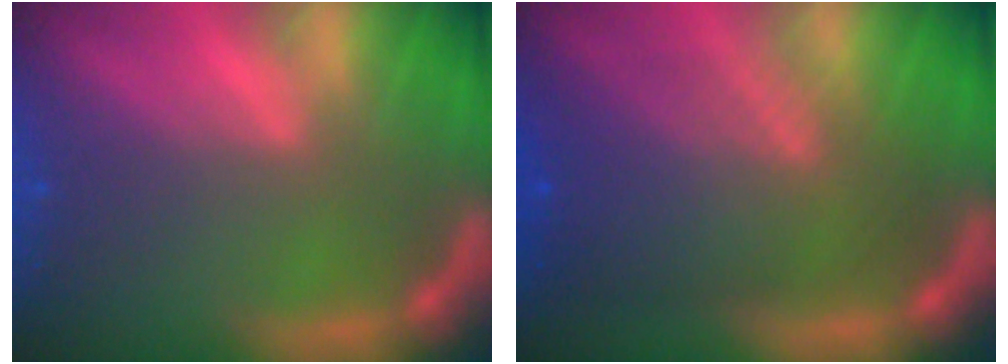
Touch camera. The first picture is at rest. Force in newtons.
{"total": 8.5}